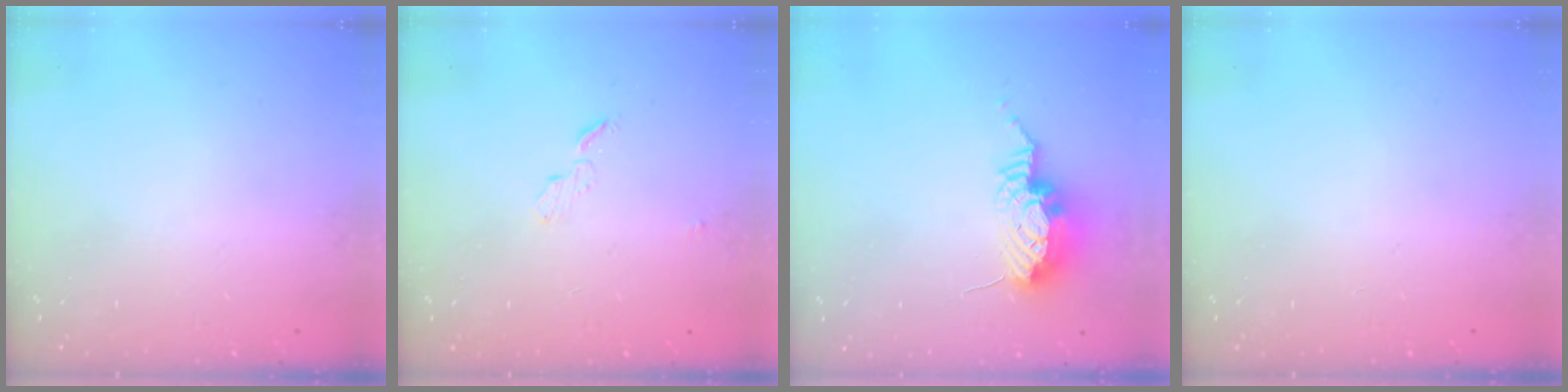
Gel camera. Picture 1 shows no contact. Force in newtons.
{"total": 3.5, "press": 3.5, "slide": 0.4}
{"total": 10.2, "press": 10.0, "slide": 2.0}
{"total": 0.0}